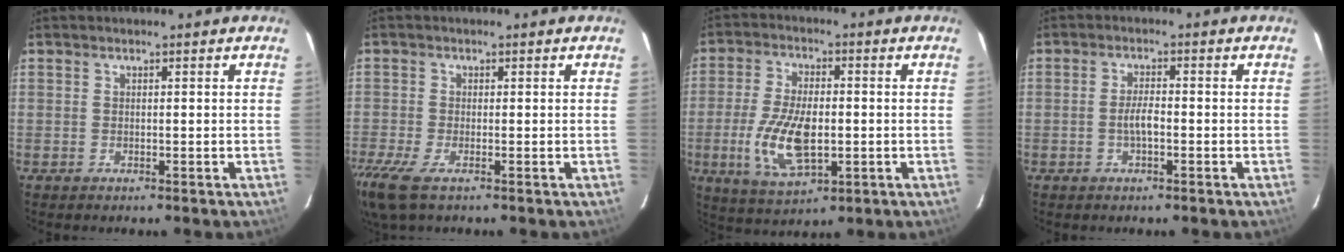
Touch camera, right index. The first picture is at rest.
{"total": 7.2, "force": [-4.4, 2.3, 5.3], "torque": [-0.124, -0.031, -0.087]}
{"total": 12.5, "force": [-2.5, 5.9, 10.7], "torque": [-0.220, -0.009, -0.040]}
{"total": 2.8, "force": [-1.0, 0.8, 2.5], "torque": [-0.050, 0.004, -0.018]}